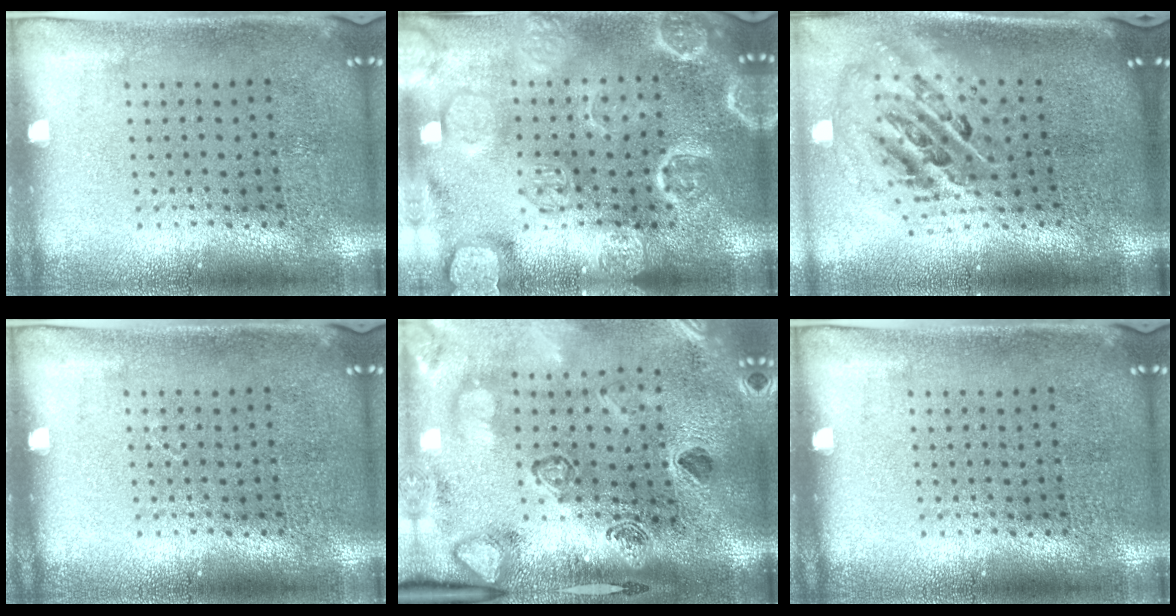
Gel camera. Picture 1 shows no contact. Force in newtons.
{"total": 6.1, "press": 6.0, "slide": 0.9}
{"total": 2.8, "press": 1.9, "slide": 2.0}
{"total": 0.0}
{"total": 2.8, "press": 2.5, "slide": 1.3}
{"total": 0.0}